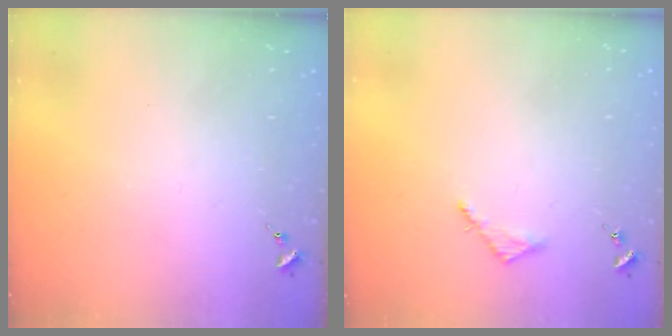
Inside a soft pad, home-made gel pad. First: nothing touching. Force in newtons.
{"total": 2.7, "press": 2.7, "slide": 0.3}